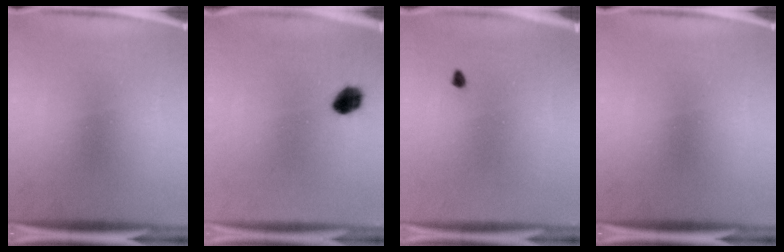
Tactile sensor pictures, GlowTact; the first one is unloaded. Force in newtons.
{"total": 5.3}
{"total": 0.7}
{"total": 0.0}